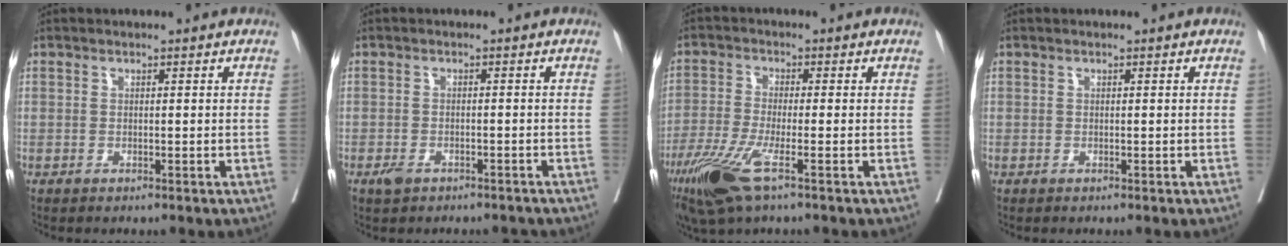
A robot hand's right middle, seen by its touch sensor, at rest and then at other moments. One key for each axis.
{"total": 3.2, "fx": -2.5, "fy": 1.5, "fz": 1.5, "tx": -0.024, "ty": 0.000, "tz": -0.035}
{"total": 8.6, "fx": -4.7, "fy": 1.1, "fz": 7.2, "tx": -0.148, "ty": -0.021, "tz": -0.088}
{"total": 0.0}